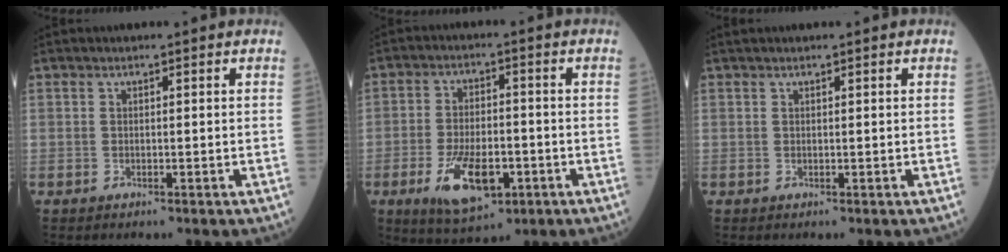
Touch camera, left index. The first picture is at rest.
{"total": 9.9, "force": [-3.9, 4.3, 8.0], "torque": [-0.156, -0.010, -0.060]}
{"total": 1.6, "force": [1.4, 0.0, 0.7], "torque": [-0.007, 0.022, 0.024]}